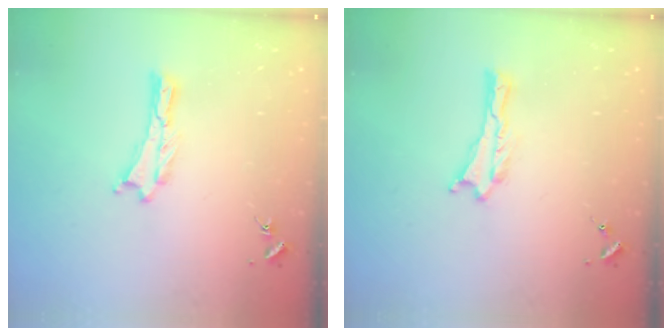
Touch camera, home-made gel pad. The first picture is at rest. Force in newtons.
{"total": 0.0}